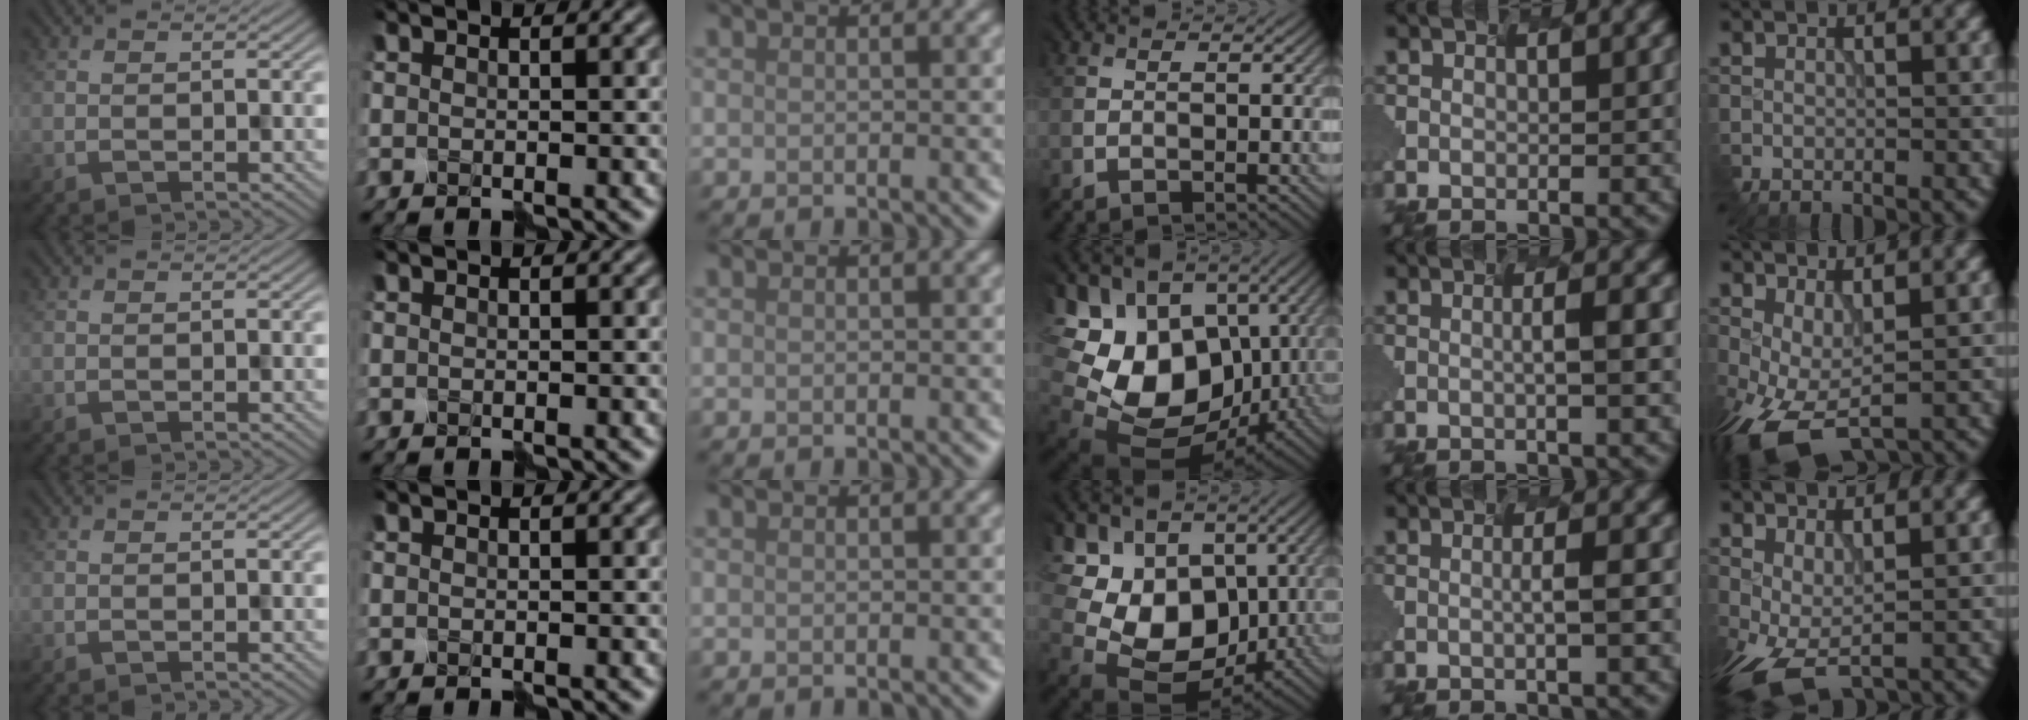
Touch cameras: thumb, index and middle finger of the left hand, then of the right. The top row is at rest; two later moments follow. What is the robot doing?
{"motion": "disassemble", "object": "velcro strap"}